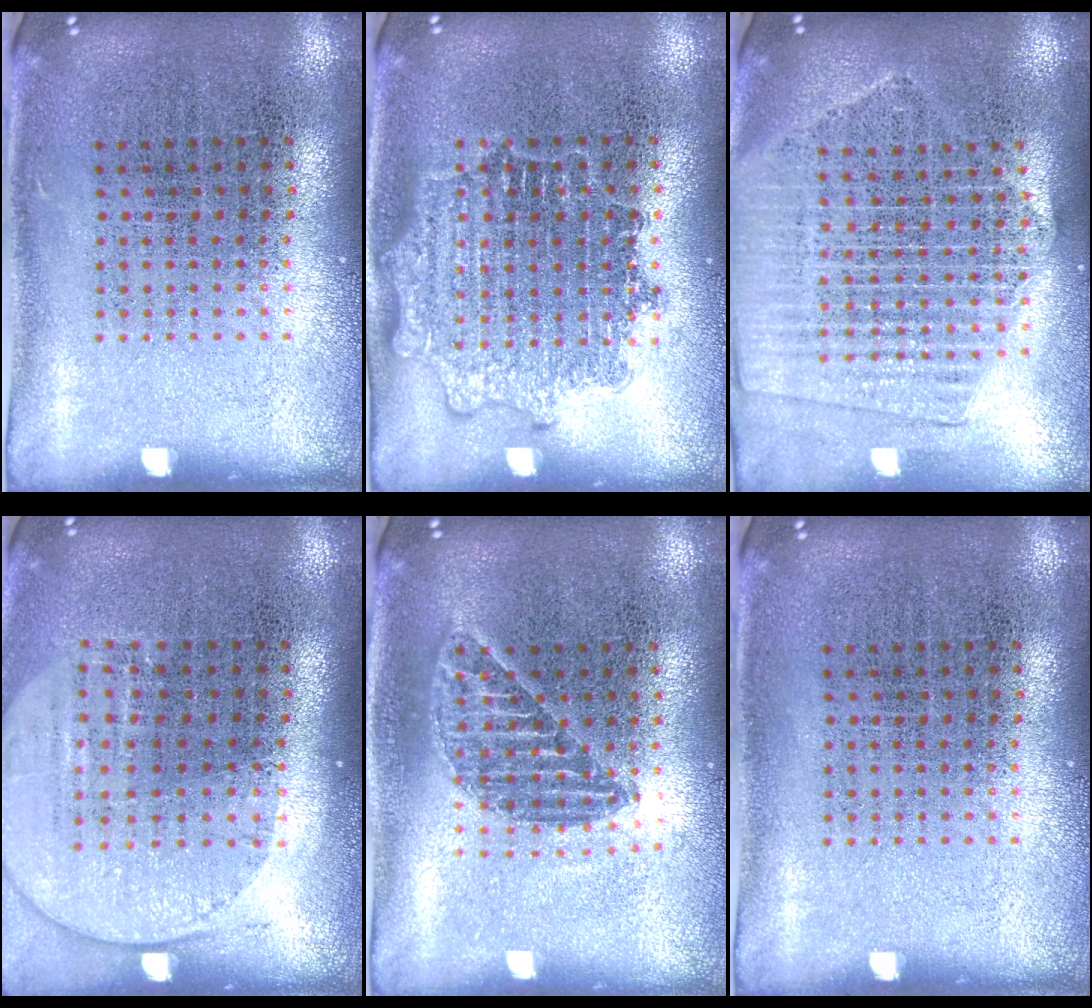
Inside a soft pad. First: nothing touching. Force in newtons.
{"total": 1.4, "press": 1.4, "slide": 0.1}
{"total": 2.2, "press": 2.0, "slide": 1.0}
{"total": 1.6, "press": 1.4, "slide": 0.6}
{"total": 1.2, "press": 1.1, "slide": 0.4}
{"total": 0.0}